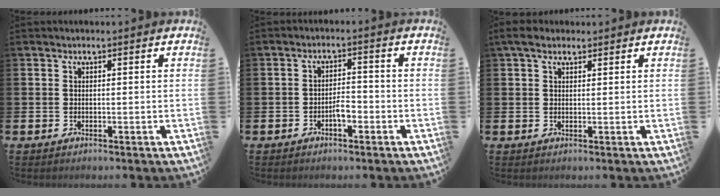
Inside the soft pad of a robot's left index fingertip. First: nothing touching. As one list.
[{"total": 2.6, "force": [-1.5, 0.9, 1.9], "torque": [-0.038, 0.007, -0.030]}, {"total": 3.0, "force": [2.1, 1.5, 1.4], "torque": [-0.013, -0.003, 0.034]}]